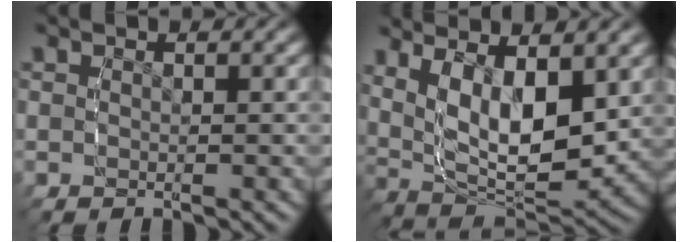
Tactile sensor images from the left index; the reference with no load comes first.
{"total": 12.5, "force": [0.5, 8.7, 8.9], "torque": [-0.197, -0.032, 0.008]}